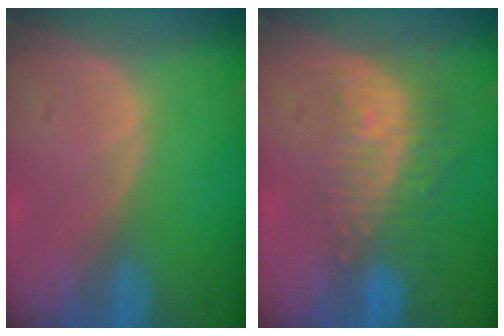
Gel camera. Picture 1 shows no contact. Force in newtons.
{"total": 9.5, "press": 8.2, "slide": 4.9}